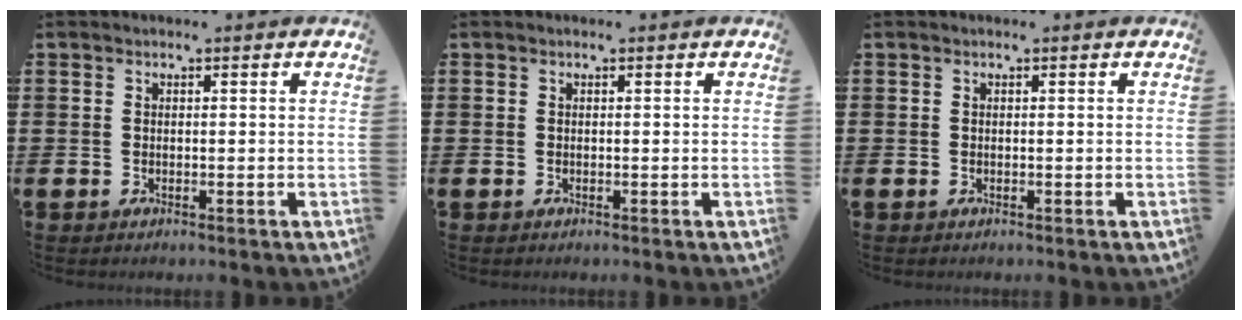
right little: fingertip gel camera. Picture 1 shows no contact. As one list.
[{"total": 0.0}, {"total": 0.0}]